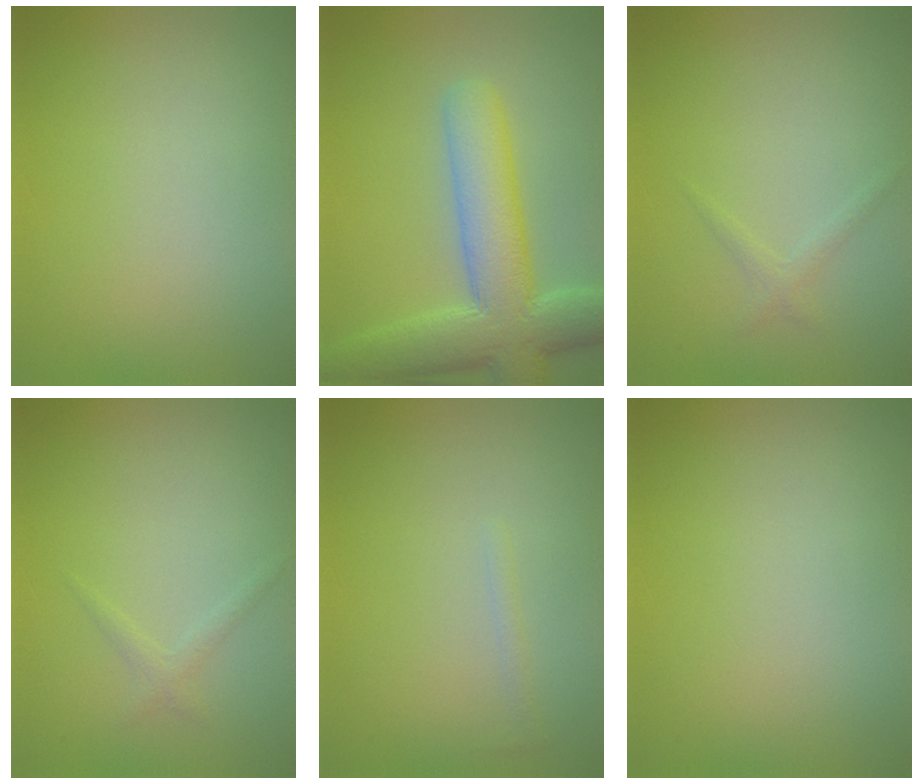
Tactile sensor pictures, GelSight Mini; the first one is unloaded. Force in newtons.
{"total": 8.6, "press": 8.6, "slide": 0.7}
{"total": 0.9, "press": 0.9, "slide": 0.1}
{"total": 0.9, "press": 0.9, "slide": 0.1}
{"total": 0.6, "press": 0.6, "slide": 0.0}
{"total": 0.0}